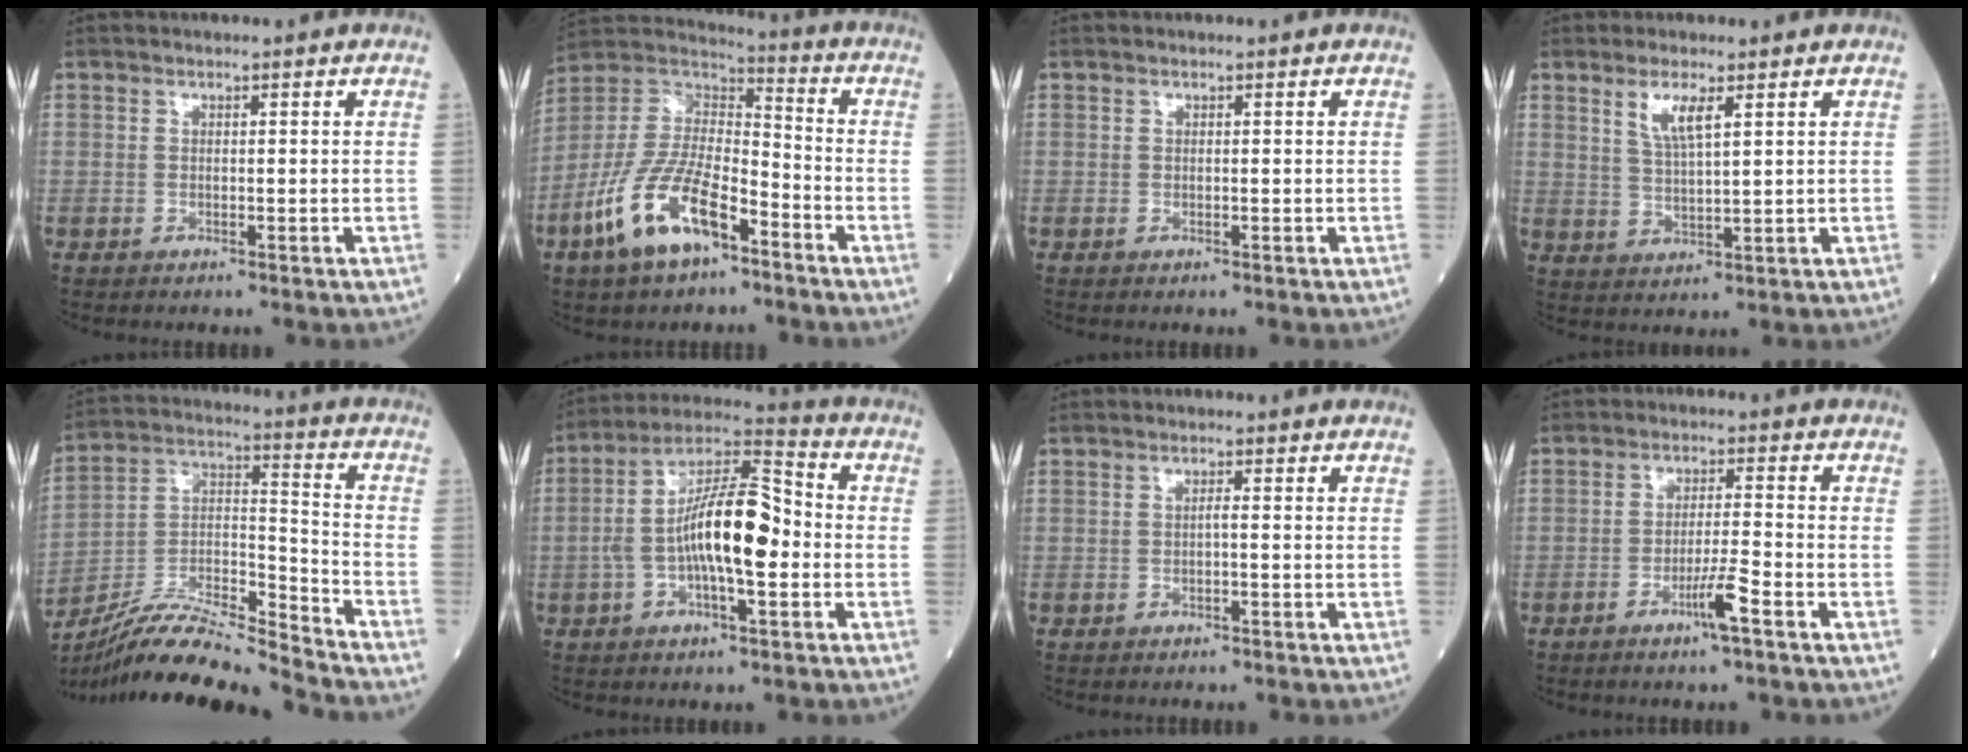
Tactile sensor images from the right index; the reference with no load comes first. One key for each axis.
{"total": 16.1, "fx": -8.4, "fy": 6.2, "fz": 12.1, "tx": -0.266, "ty": -0.001, "tz": -0.159}
{"total": 0.0}
{"total": 5.0, "fx": 2.4, "fy": 1.2, "fz": 4.2, "tx": -0.090, "ty": -0.001, "tz": 0.052}
{"total": 19.0, "fx": -17.8, "fy": 0.3, "fz": 6.7, "tx": -0.149, "ty": 0.012, "tz": -0.323}
{"total": 14.8, "fx": -1.4, "fy": 4.1, "fz": 14.1, "tx": -0.274, "ty": 0.030, "tz": -0.028}
{"total": 1.0, "fx": -0.2, "fy": 0.3, "fz": 0.9, "tx": -0.022, "ty": 0.001, "tz": -0.004}
{"total": 5.1, "fx": -2.9, "fy": 0.0, "fz": 4.2, "tx": -0.082, "ty": -0.003, "tz": -0.053}